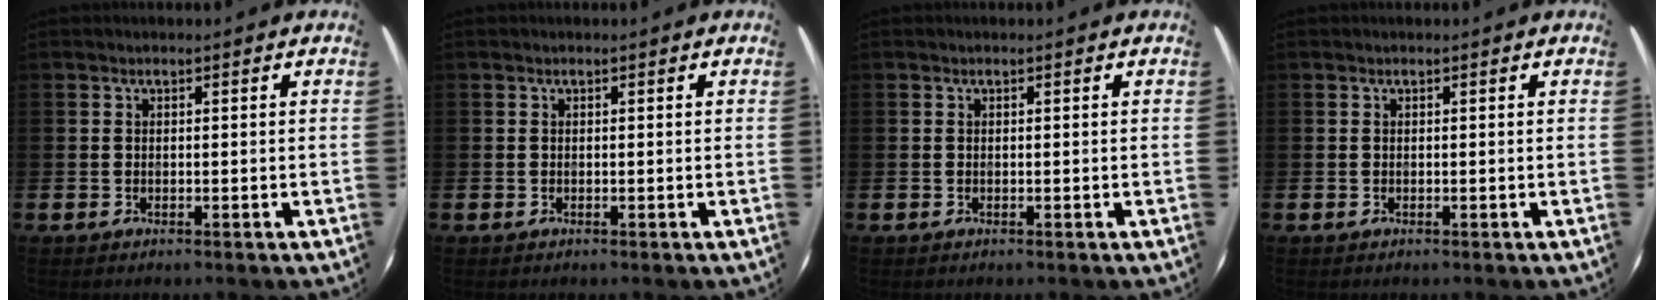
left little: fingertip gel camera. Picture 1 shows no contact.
{"total": 0.0}
{"total": 0.0}
{"total": 0.0}